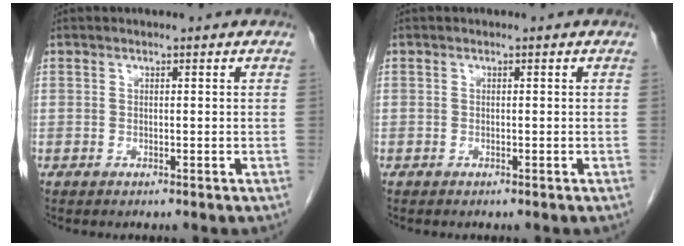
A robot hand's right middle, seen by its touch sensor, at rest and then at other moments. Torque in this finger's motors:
{"motor_torque": [0.96, -1.18, 0.14, 0.01]}